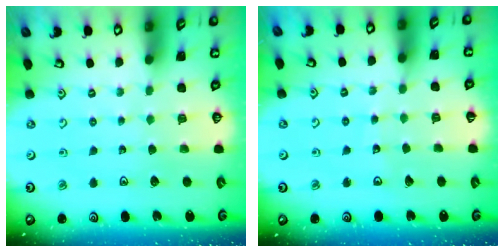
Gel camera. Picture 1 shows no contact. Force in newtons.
{"total": 4.1, "press": 4.0, "slide": 0.7}